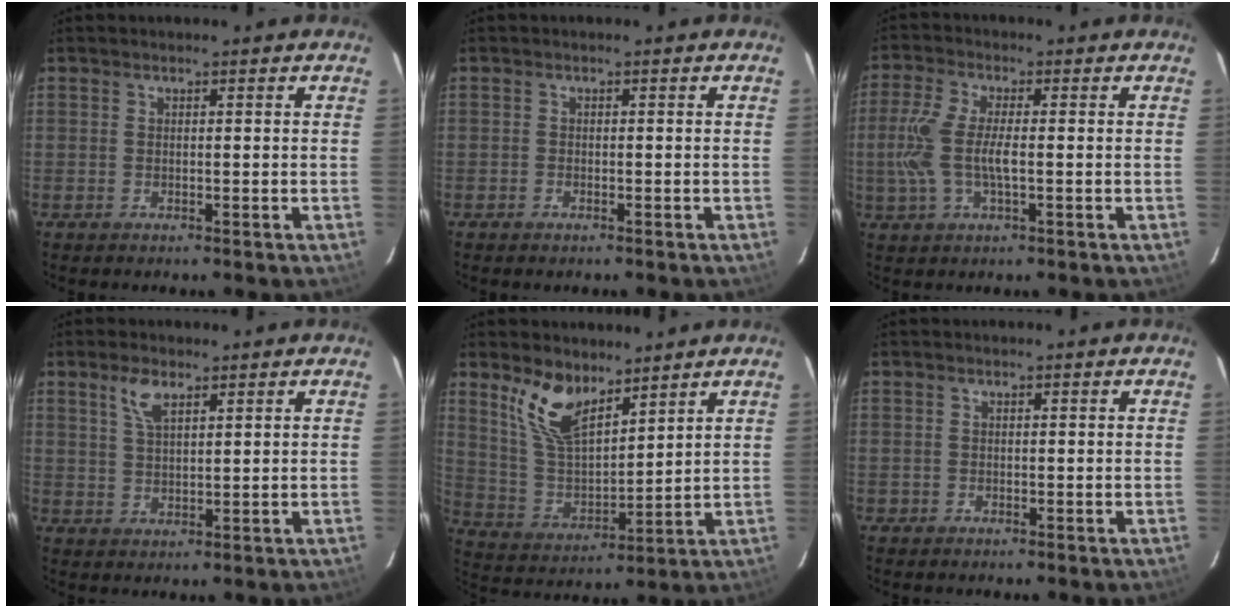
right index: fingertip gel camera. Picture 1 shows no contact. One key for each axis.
{"total": 0.8, "fx": -0.6, "fy": 0.5, "fz": 0.2, "tx": -0.006, "ty": 0.000, "tz": -0.012}
{"total": 8.5, "fx": -0.8, "fy": 2.7, "fz": 8.1, "tx": -0.178, "ty": -0.001, "tz": -0.015}
{"total": 4.3, "fx": 2.6, "fy": 1.7, "fz": 3.0, "tx": -0.059, "ty": 0.005, "tz": 0.051}
{"total": 11.4, "fx": 7.8, "fy": 4.7, "fz": 6.8, "tx": -0.139, "ty": 0.005, "tz": 0.162}
{"total": 0.9, "fx": -0.4, "fy": 0.8, "fz": -0.1, "tx": 0.000, "ty": 0.003, "tz": -0.005}